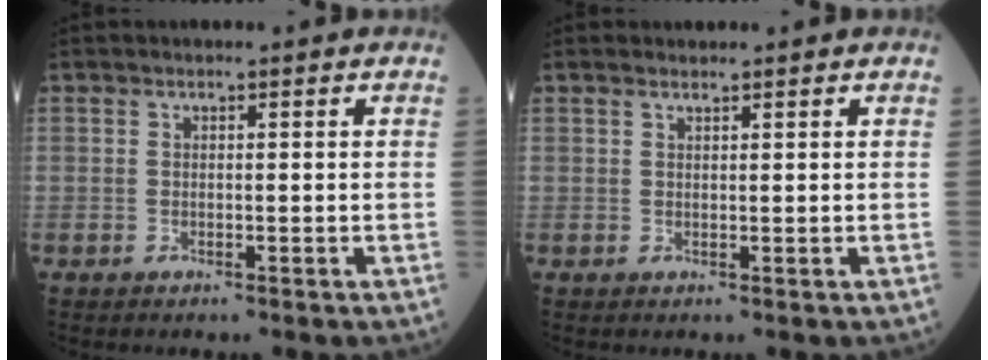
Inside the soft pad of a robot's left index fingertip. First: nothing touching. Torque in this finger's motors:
{"motor_torque": [0.80, -1.04, 0.01, 0.00]}